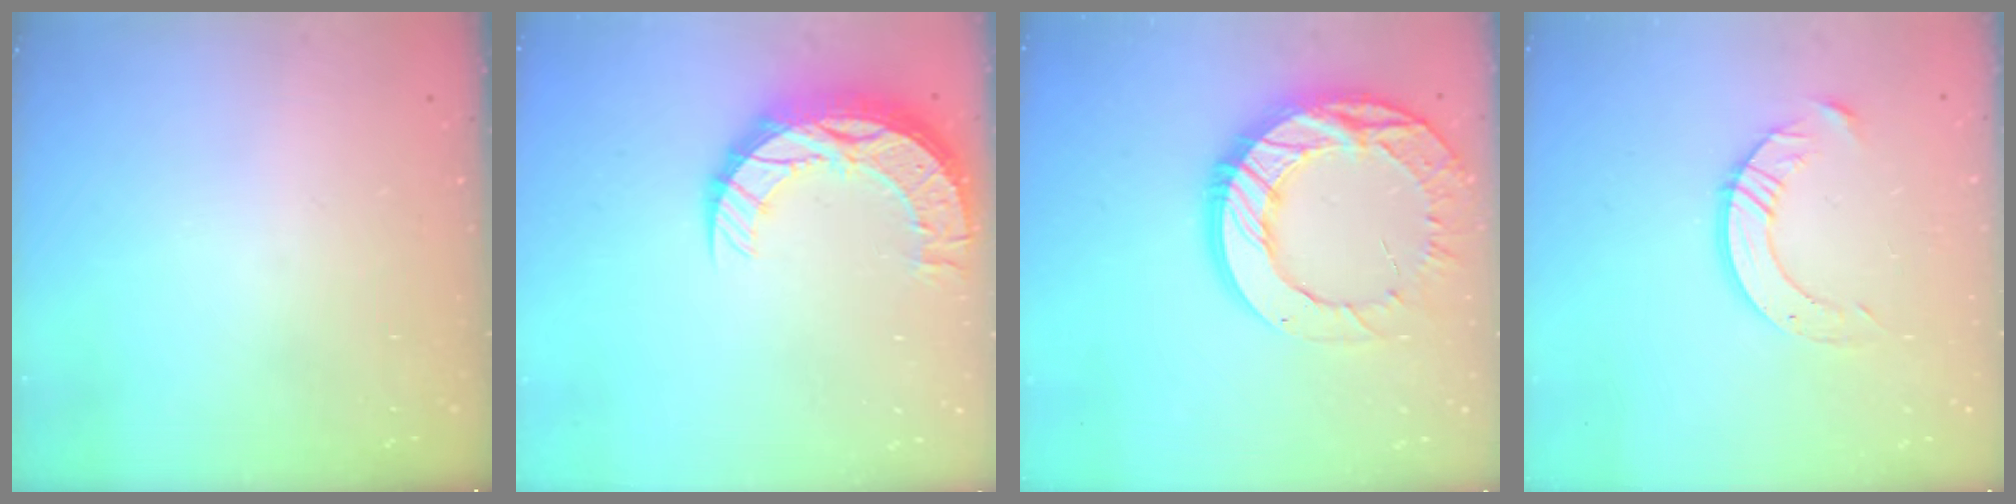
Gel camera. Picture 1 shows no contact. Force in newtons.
{"total": 13.3, "press": 13.3, "slide": 0.9}
{"total": 21.8, "press": 21.7, "slide": 1.9}
{"total": 9.2, "press": 9.2, "slide": 0.7}